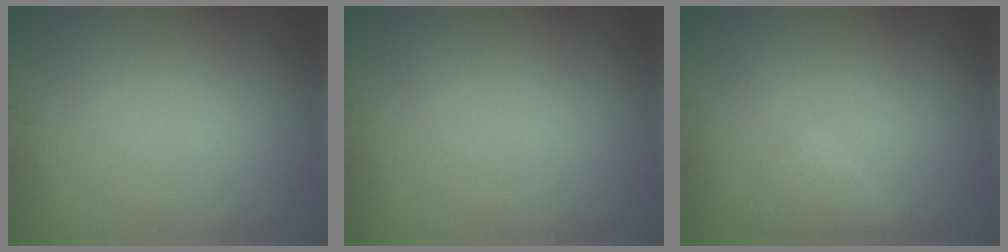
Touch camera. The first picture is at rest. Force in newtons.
{"total": 0.0}
{"total": 1.6, "press": 1.6, "slide": 0.1}